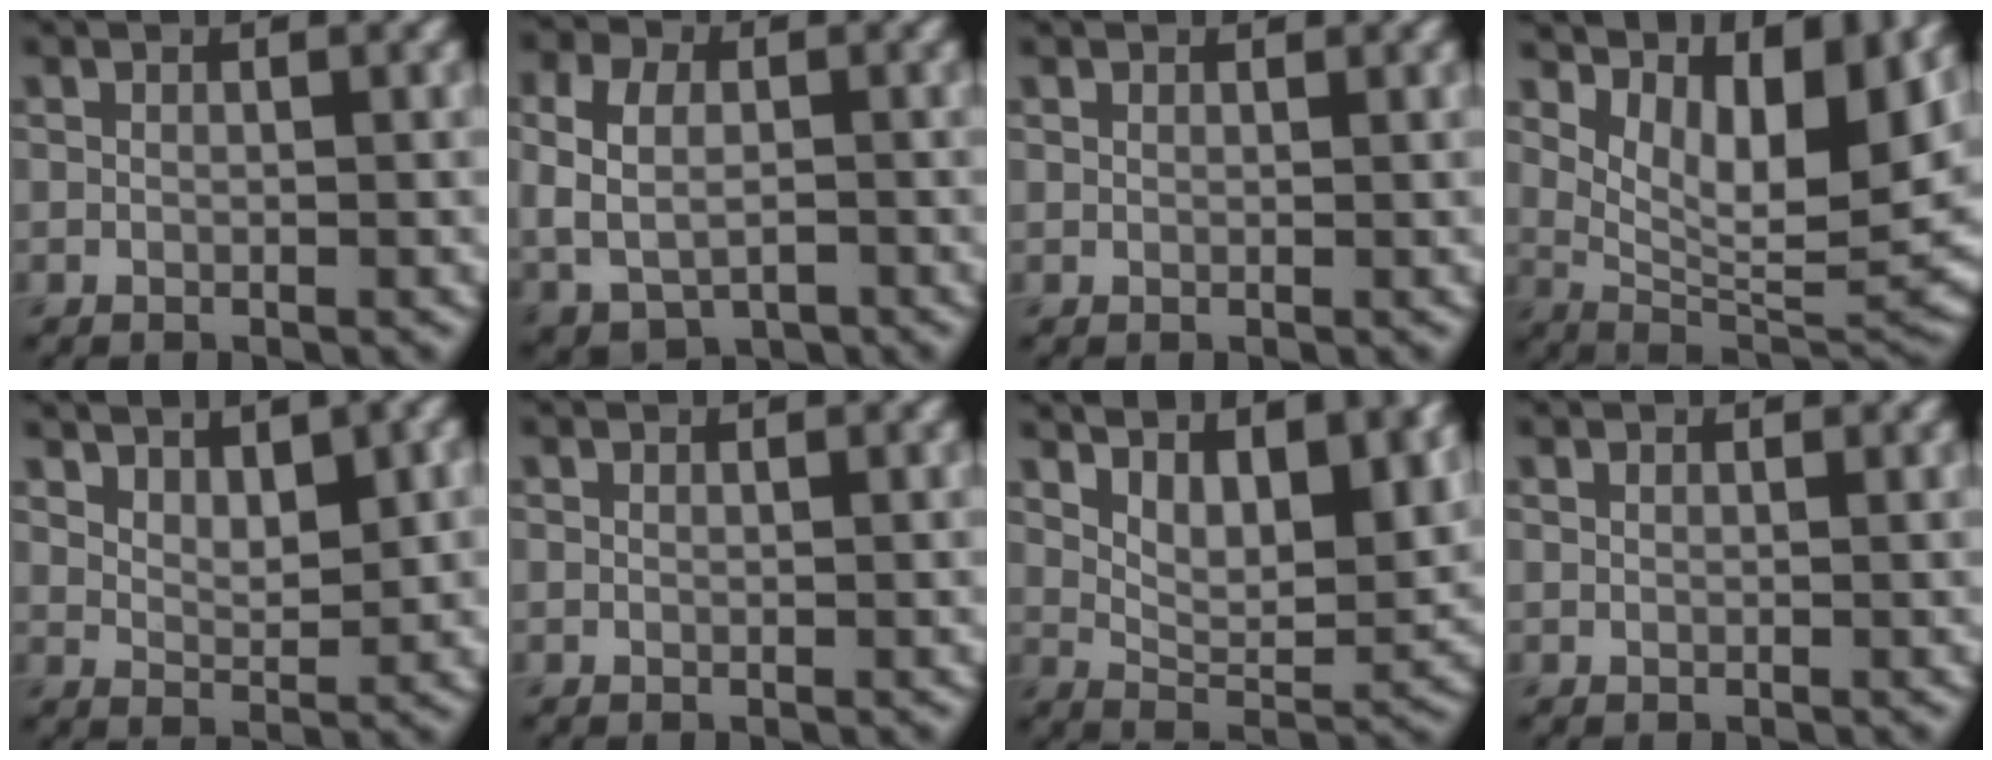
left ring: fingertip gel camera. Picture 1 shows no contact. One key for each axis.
{"total": 5.7, "fx": 0.0, "fy": 4.2, "fz": 3.8, "tx": -0.081, "ty": -0.006, "tz": 0.011}
{"total": 0.9, "fx": 0.8, "fy": 0.4, "fz": 0.1, "tx": -0.003, "ty": -0.003, "tz": 0.010}
{"total": 10.0, "fx": 4.0, "fy": 3.9, "fz": 8.2, "tx": -0.131, "ty": -0.015, "tz": 0.076}
{"total": 4.2, "fx": 2.6, "fy": 1.7, "fz": 2.8, "tx": -0.041, "ty": -0.004, "tz": 0.050}
{"total": 0.0}
{"total": 7.7, "fx": 4.3, "fy": 2.9, "fz": 5.7, "tx": -0.089, "ty": 0.001, "tz": 0.075}
{"total": 0.7, "fx": 0.6, "fy": 0.3, "fz": 0.2, "tx": -0.007, "ty": -0.001, "tz": 0.008}